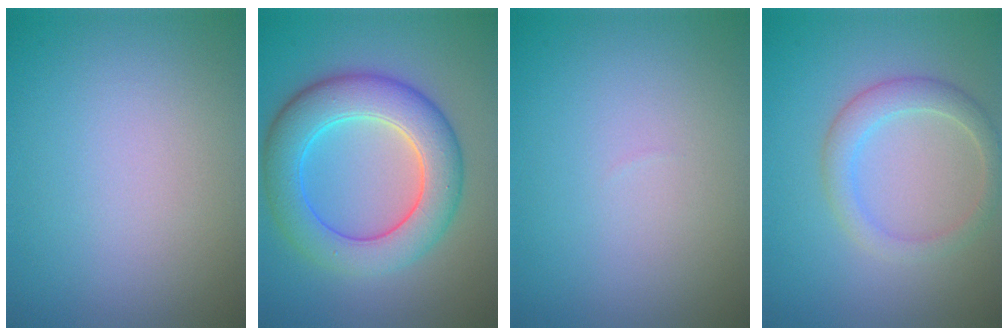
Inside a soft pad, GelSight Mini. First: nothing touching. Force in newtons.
{"total": 7.6, "press": 7.6, "slide": 0.1}
{"total": 0.0}
{"total": 2.7, "press": 2.7, "slide": 0.2}